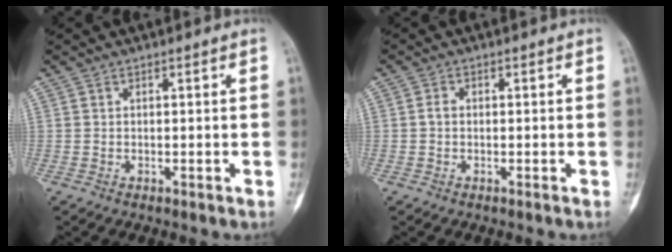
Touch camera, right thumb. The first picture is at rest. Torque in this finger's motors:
{"motor_torque": [-0.04, -0.15, 0.21, -0.03, 0.02]}